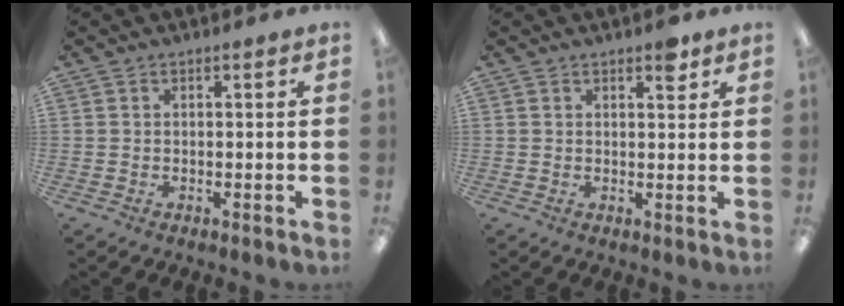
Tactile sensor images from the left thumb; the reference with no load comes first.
{"total": 3.8, "force": [2.6, 1.5, 2.3], "torque": [-0.018, -0.011, 0.038]}